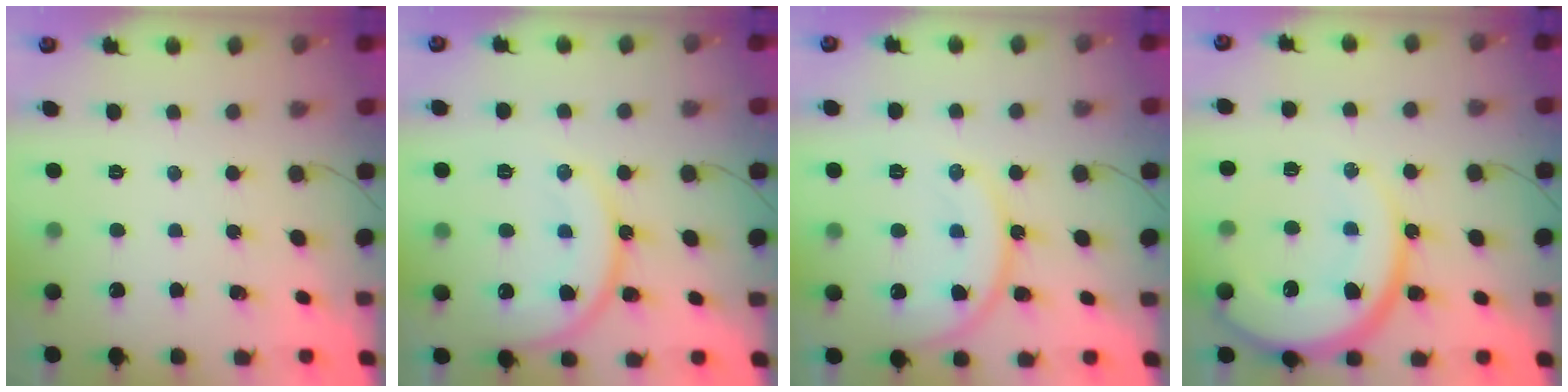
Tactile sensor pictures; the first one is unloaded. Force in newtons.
{"total": 14.8, "press": 14.7, "slide": 1.5}
{"total": 12.9, "press": 12.9, "slide": 0.4}
{"total": 18.3, "press": 18.3, "slide": 1.7}